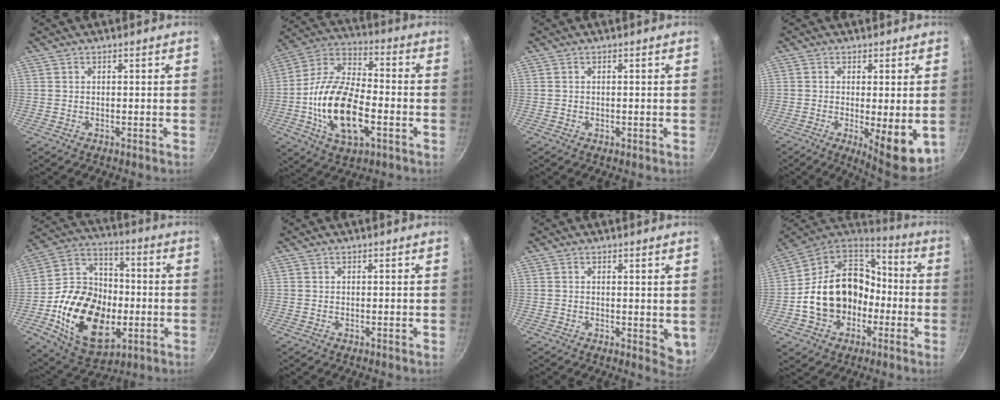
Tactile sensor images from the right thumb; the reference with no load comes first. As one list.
[{"total": 19.5, "force": [-4.8, 9.8, 16.2], "torque": [-0.298, 0.027, -0.097]}, {"total": 0.0}, {"total": 9.2, "force": [-1.5, 2.4, 8.8], "torque": [-0.112, -0.014, -0.010]}, {"total": 24.1, "force": [-5.3, 16.3, 16.9], "torque": [-0.268, 0.028, -0.088]}, {"total": 0.0}, {"total": 4.2, "force": [0.8, 2.0, 3.6], "torque": [-0.037, -0.009, 0.012]}, {"total": 20.1, "force": [-3.6, 16.0, 11.6], "torque": [-0.180, 0.062, -0.055]}]